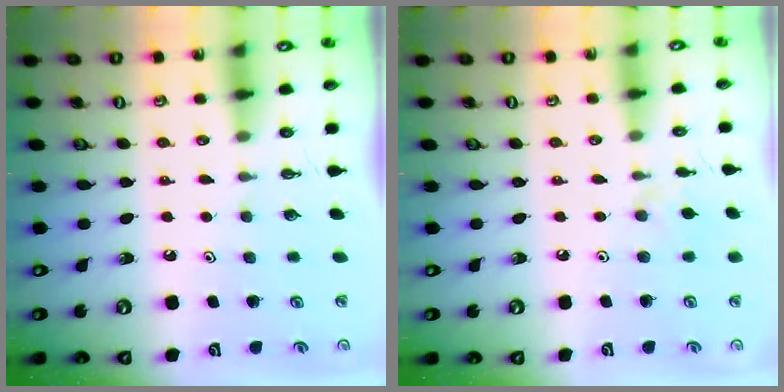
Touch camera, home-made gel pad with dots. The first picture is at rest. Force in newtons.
{"total": 2.6, "press": 2.5, "slide": 0.5}